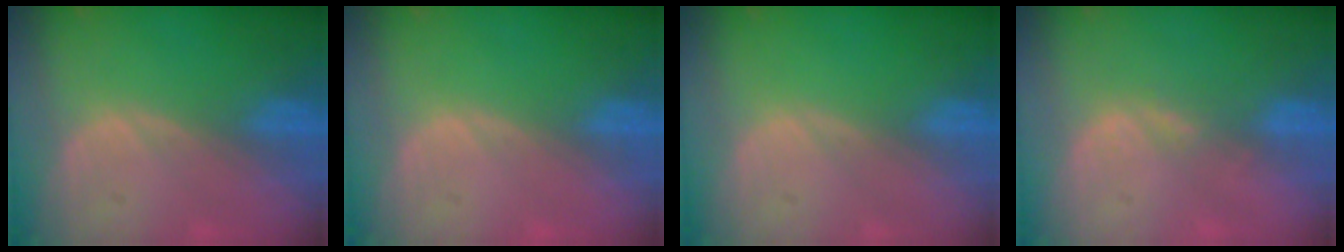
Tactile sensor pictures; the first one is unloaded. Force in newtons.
{"total": 0.0}
{"total": 0.0}
{"total": 1.9, "press": 1.5, "slide": 1.1}